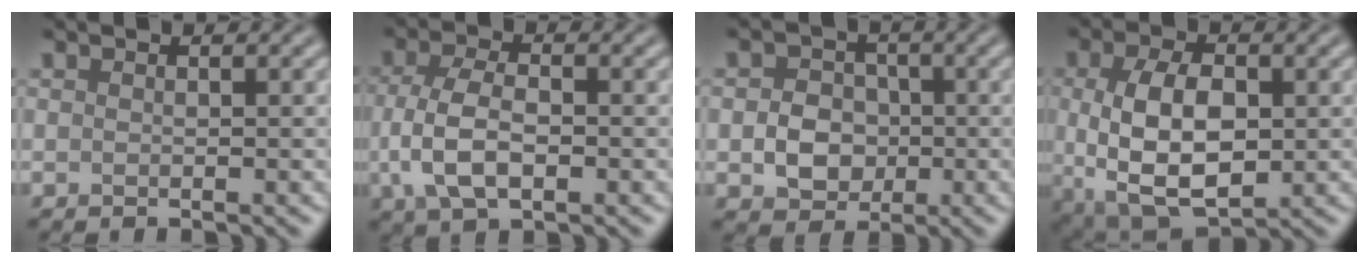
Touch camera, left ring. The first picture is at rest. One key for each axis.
{"total": 5.3, "fx": -1.1, "fy": 2.9, "fz": 4.4, "tx": -0.091, "ty": -0.003, "tz": -0.022}
{"total": 3.8, "fx": -0.6, "fy": 3.2, "fz": 2.0, "tx": -0.027, "ty": 0.000, "tz": -0.014}
{"total": 8.6, "fx": -0.1, "fy": 4.8, "fz": 7.1, "tx": -0.143, "ty": -0.005, "tz": -0.002}